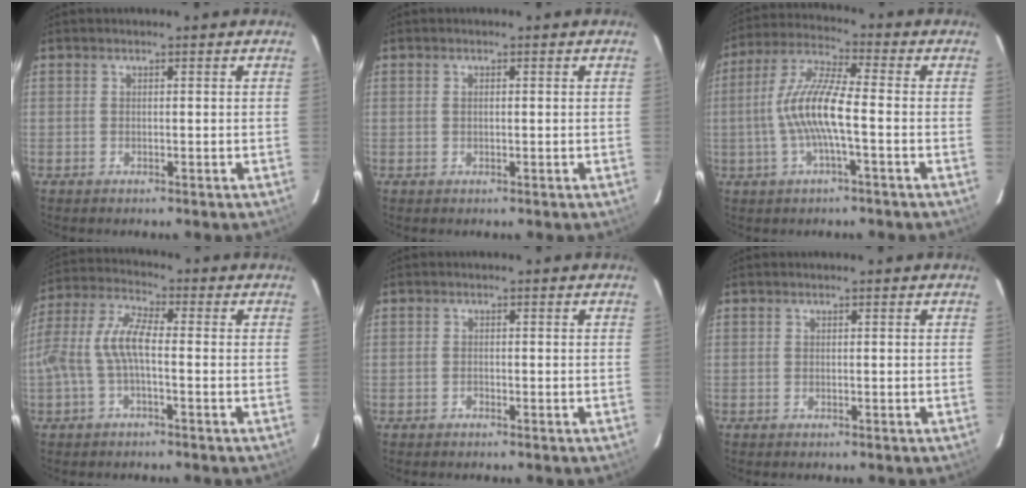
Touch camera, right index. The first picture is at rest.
{"total": 0.6, "force": [0.2, 0.2, 0.6], "torque": [-0.012, 0.001, 0.002]}
{"total": 10.8, "force": [-1.8, 1.6, 10.6], "torque": [-0.219, 0.008, -0.038]}
{"total": 8.4, "force": [-1.7, 2.8, 7.8], "torque": [-0.177, 0.013, -0.033]}
{"total": 0.8, "force": [-0.6, 0.5, 0.1], "torque": [-0.003, 0.003, -0.011]}
{"total": 0.0}